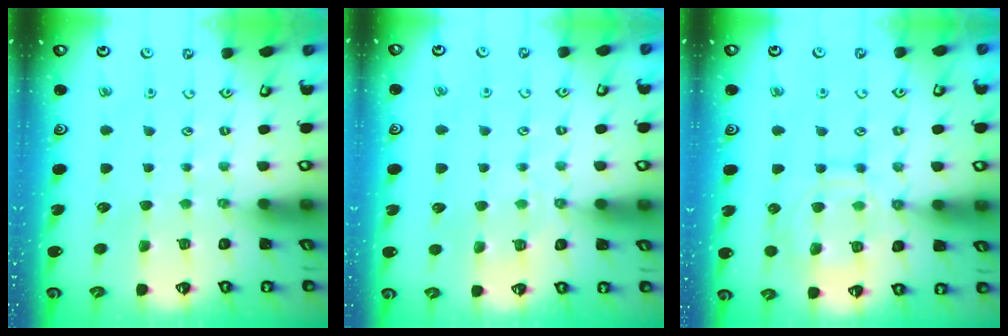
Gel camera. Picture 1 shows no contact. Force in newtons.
{"total": 2.9, "press": 2.8, "slide": 0.6}
{"total": 12.8, "press": 12.8, "slide": 1.1}